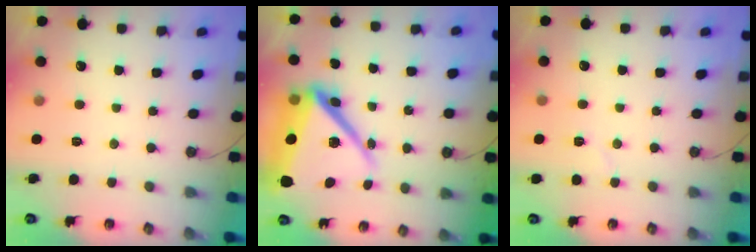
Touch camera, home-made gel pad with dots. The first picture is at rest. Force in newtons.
{"total": 22.4, "press": 22.3, "slide": 2.0}
{"total": 4.8, "press": 4.1, "slide": 2.5}